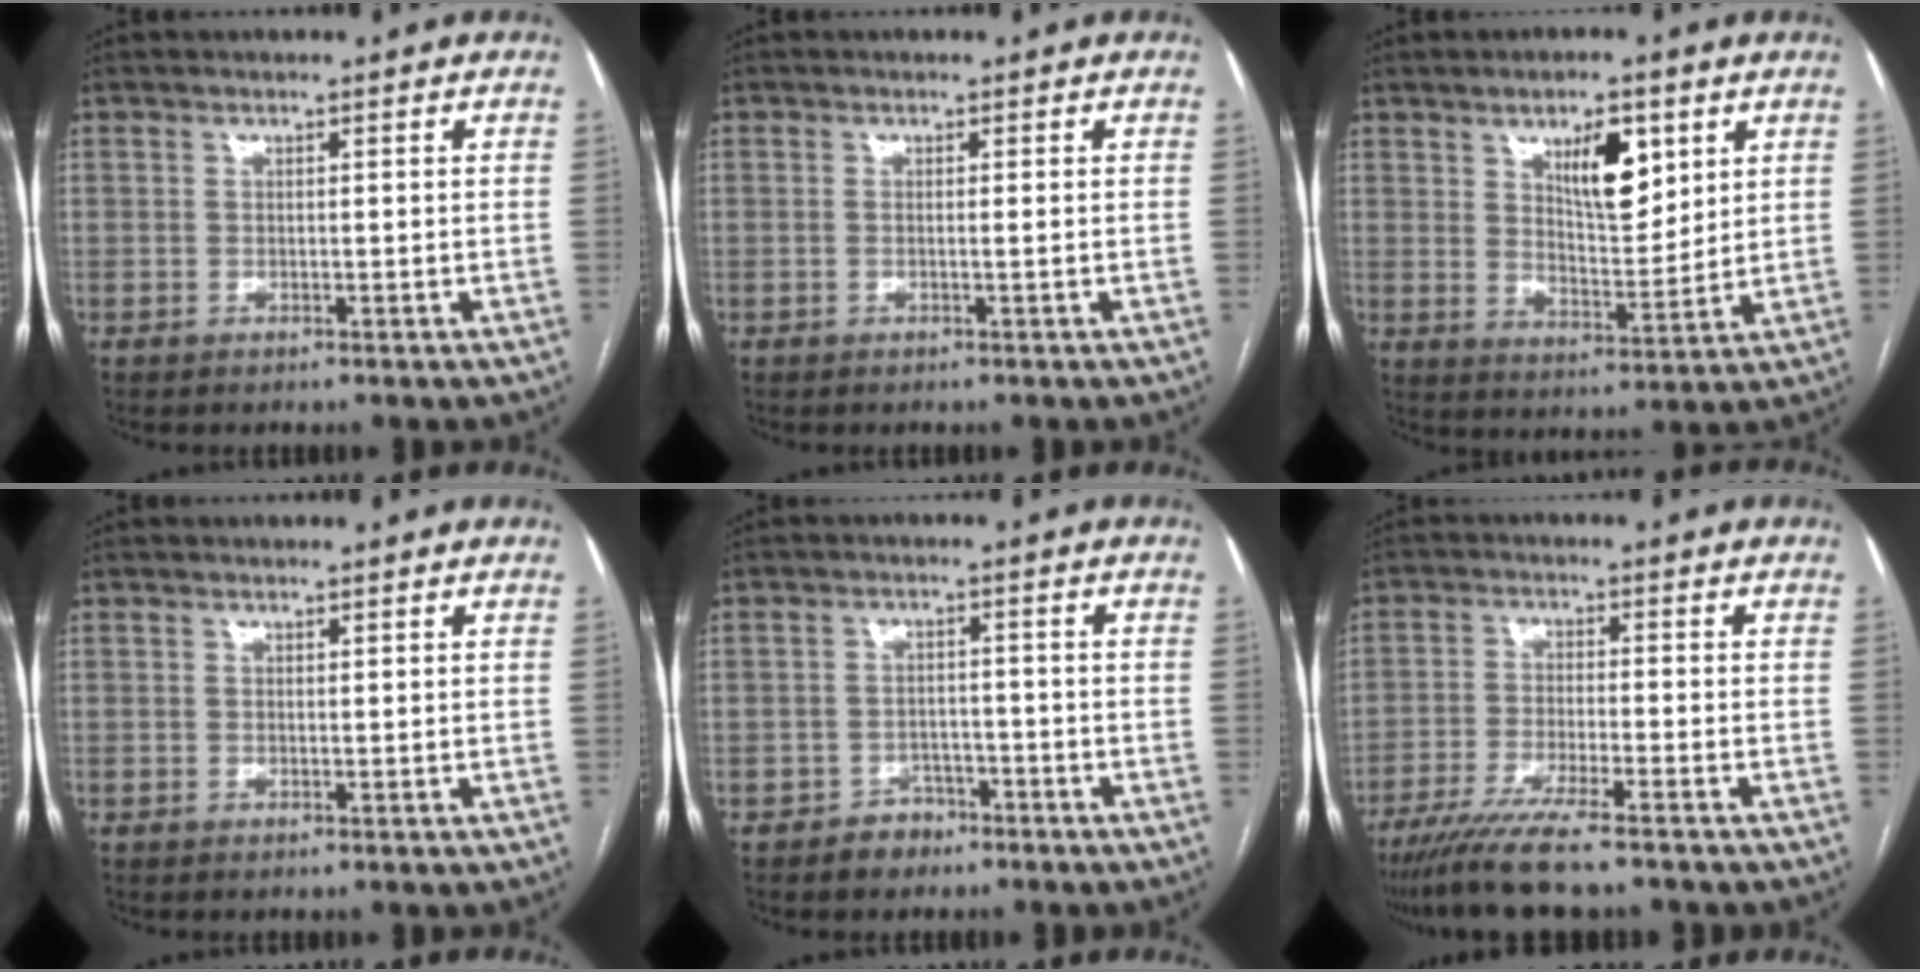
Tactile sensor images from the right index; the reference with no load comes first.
{"total": 0.5, "force": [-0.1, -0.2, 0.5], "torque": [-0.012, -0.001, -0.002]}
{"total": 9.0, "force": [4.2, 3.3, 7.2], "torque": [-0.119, 0.000, 0.076]}
{"total": 0.0}
{"total": 3.3, "force": [-2.2, 2.4, 0.3], "torque": [-0.002, 0.012, -0.032]}
{"total": 9.0, "force": [-7.1, 0.4, 5.5], "torque": [-0.088, -0.022, -0.118]}